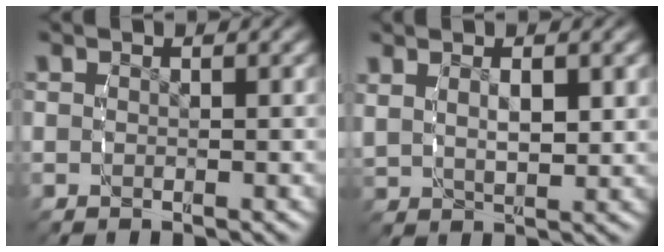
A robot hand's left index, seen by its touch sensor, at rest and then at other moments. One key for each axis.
{"total": 2.5, "fx": 1.3, "fy": 1.0, "fz": 1.9, "tx": -0.039, "ty": -0.004, "tz": 0.033}